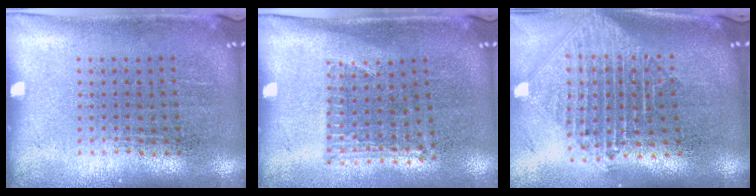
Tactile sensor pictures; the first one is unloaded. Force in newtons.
{"total": 1.1, "press": 0.9, "slide": 0.6}
{"total": 2.5, "press": 1.9, "slide": 1.5}